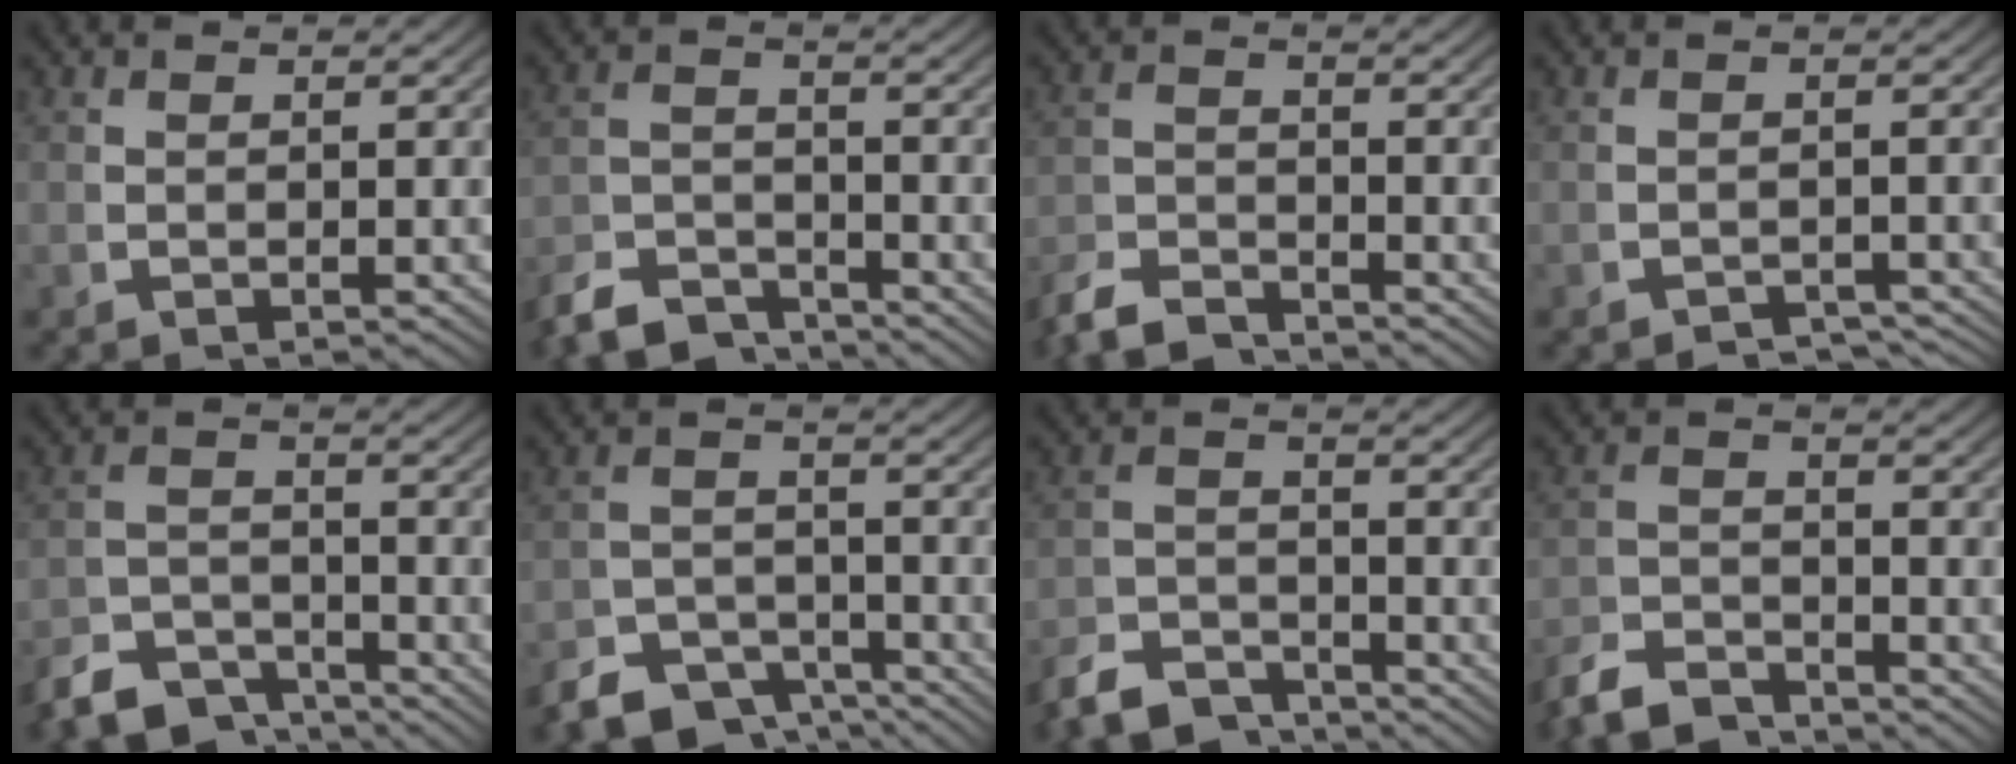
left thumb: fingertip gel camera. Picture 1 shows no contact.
{"total": 5.2, "force": [-4.7, 1.7, 1.4], "torque": [-0.020, -0.019, -0.083]}
{"total": 4.3, "force": [-4.1, 0.9, 0.9], "torque": [-0.019, -0.017, -0.075]}
{"total": 4.0, "force": [-3.8, 0.8, 1.0], "torque": [-0.004, -0.013, -0.055]}
{"total": 5.7, "force": [-4.7, 2.5, 1.9], "torque": [-0.023, -0.022, -0.083]}
{"total": 6.2, "force": [-4.7, 3.3, 2.3], "torque": [-0.024, -0.024, -0.082]}
{"total": 5.1, "force": [-4.6, 1.8, 1.4], "torque": [-0.018, -0.019, -0.082]}
{"total": 4.8, "force": [-4.5, 1.2, 1.1], "torque": [-0.021, -0.018, -0.079]}